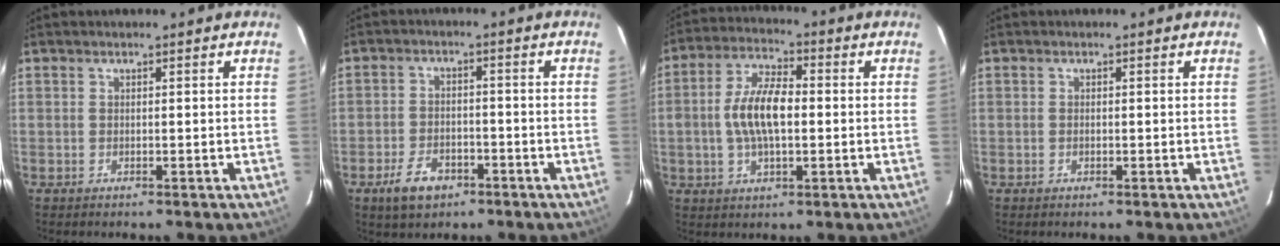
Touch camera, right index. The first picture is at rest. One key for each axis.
{"total": 7.1, "fx": -4.3, "fy": 4.3, "fz": 3.8, "tx": -0.094, "ty": 0.003, "tz": -0.069}
{"total": 10.2, "fx": -0.4, "fy": 4.7, "fz": 9.1, "tx": -0.179, "ty": 0.012, "tz": -0.008}
{"total": 0.5, "fx": -0.1, "fy": 0.4, "fz": 0.4, "tx": -0.006, "ty": 0.001, "tz": -0.001}